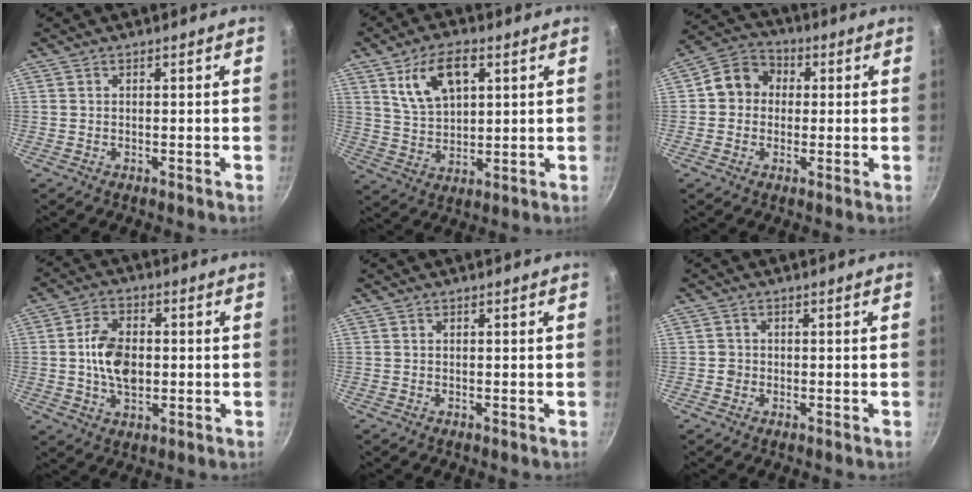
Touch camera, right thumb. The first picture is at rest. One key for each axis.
{"total": 10.6, "fx": 4.6, "fy": 5.6, "fz": 7.7, "tx": -0.124, "ty": -0.009, "tz": 0.093}
{"total": 8.4, "fx": 0.5, "fy": 7.3, "fz": 4.1, "tx": -0.049, "ty": 0.024, "tz": -0.005}
{"total": 9.6, "fx": 0.0, "fy": 5.9, "fz": 7.5, "tx": -0.124, "ty": 0.006, "tz": -0.001}
{"total": 0.0}
{"total": 1.5, "fx": -0.3, "fy": 1.4, "fz": 0.4, "tx": 0.001, "ty": 0.006, "tz": -0.006}